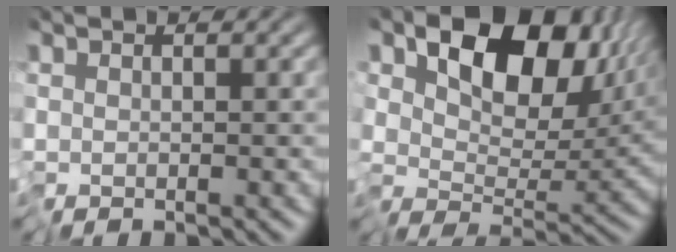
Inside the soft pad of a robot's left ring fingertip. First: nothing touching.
{"total": 9.7, "force": [4.1, 5.9, 6.5], "torque": [-0.093, -0.006, 0.070]}